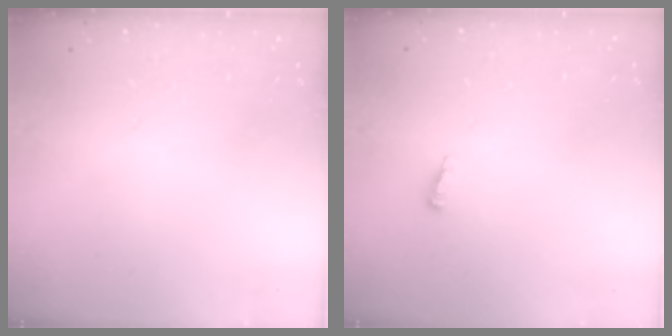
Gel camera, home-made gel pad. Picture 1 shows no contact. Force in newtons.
{"total": 3.9, "press": 3.6, "slide": 1.5}